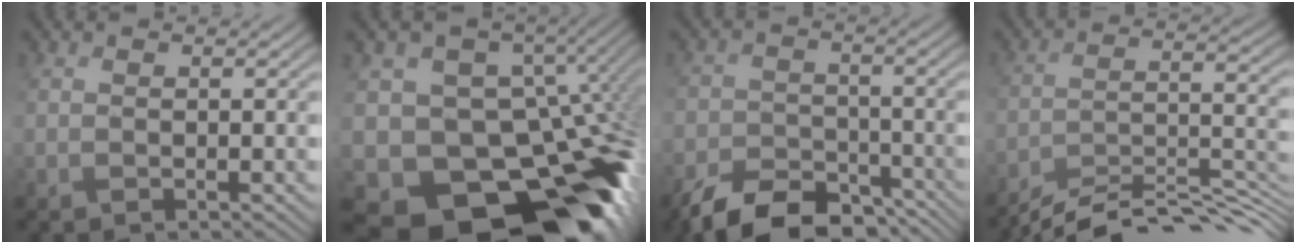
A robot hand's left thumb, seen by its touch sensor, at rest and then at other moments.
{"total": 21.3, "force": [-12.3, 14.2, 10.1], "torque": [-0.133, -0.028, -0.175]}
{"total": 9.1, "force": [-7.9, 3.5, 2.9], "torque": [-0.038, -0.020, -0.138]}
{"total": 12.0, "force": [-10.7, 1.8, 5.0], "torque": [-0.074, 0.009, -0.181]}